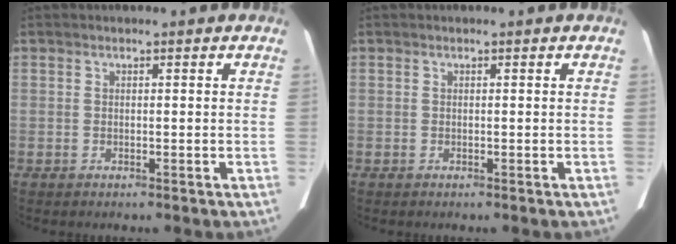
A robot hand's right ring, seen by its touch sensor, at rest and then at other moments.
{"total": 0.0}